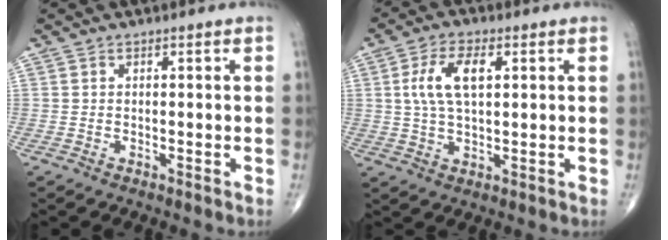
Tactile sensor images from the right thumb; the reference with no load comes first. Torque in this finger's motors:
{"motor_torque": [0.04, 0.05, 0.41, 0.20, 0.07]}